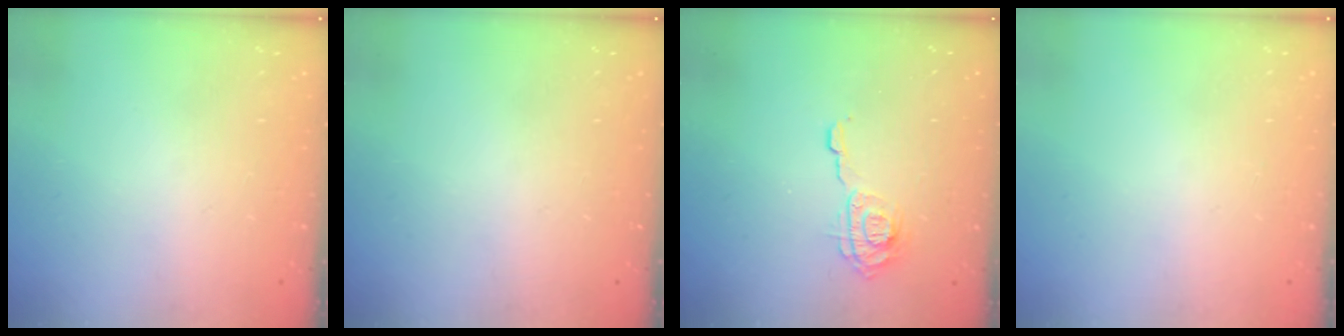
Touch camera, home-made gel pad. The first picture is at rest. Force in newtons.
{"total": 0.0}
{"total": 9.5, "press": 9.4, "slide": 0.6}
{"total": 0.0}